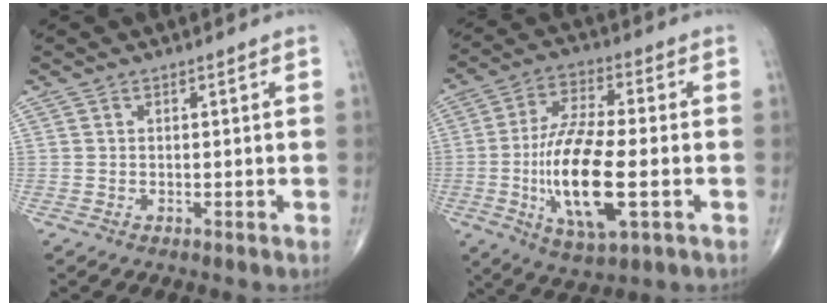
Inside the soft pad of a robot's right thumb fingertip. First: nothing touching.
{"total": 17.3, "force": [-3.4, 5.9, 15.9], "torque": [-0.308, 0.004, -0.057]}